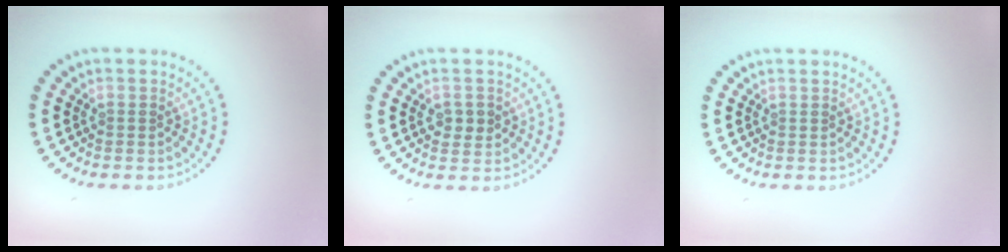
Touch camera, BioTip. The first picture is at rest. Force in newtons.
{"total": 1.8, "press": 1.8, "slide": 0.2}
{"total": 0.0}